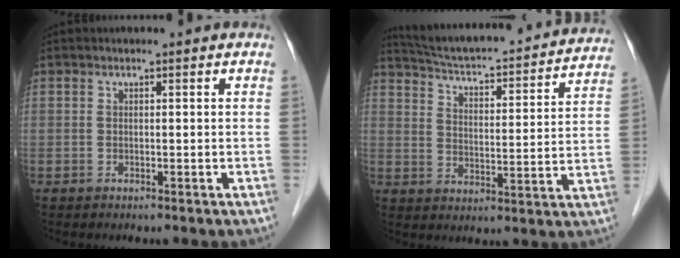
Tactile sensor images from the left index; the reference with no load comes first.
{"total": 25.3, "force": [23.4, 3.2, 9.0], "torque": [-0.145, -0.023, 0.307]}